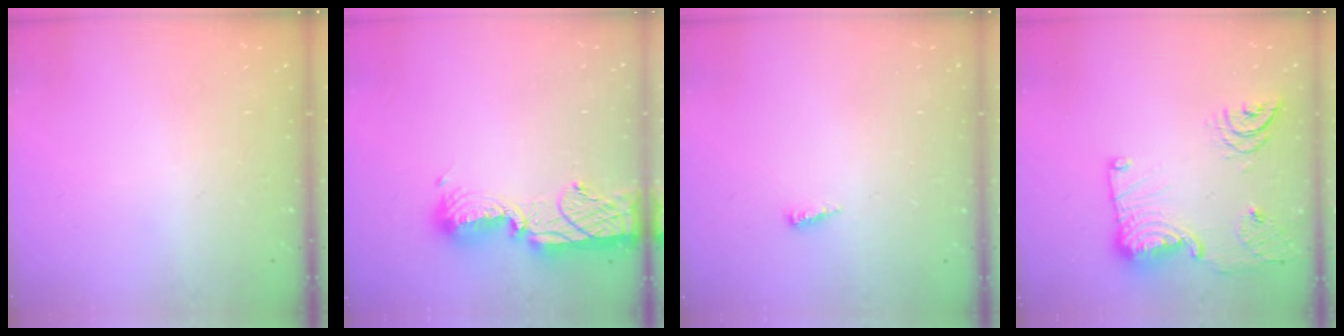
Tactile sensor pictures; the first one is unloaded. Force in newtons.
{"total": 13.4, "press": 13.3, "slide": 1.0}
{"total": 2.5, "press": 2.5, "slide": 0.2}
{"total": 20.1, "press": 19.4, "slide": 5.4}